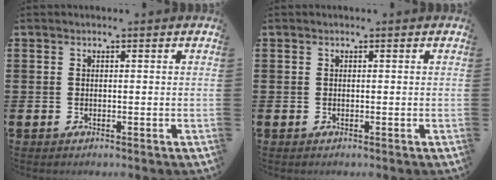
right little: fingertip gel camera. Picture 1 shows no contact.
{"total": 0.0}